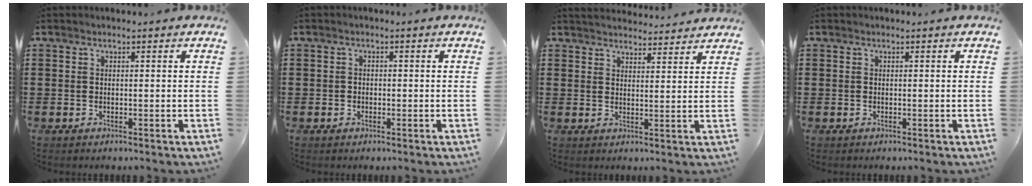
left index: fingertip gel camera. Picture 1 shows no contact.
{"total": 1.4, "force": [-0.6, 1.2, 0.2], "torque": [-0.009, 0.002, -0.014]}
{"total": 3.0, "force": [3.0, 0.1, 0.1], "torque": [-0.011, -0.013, 0.056]}
{"total": 0.0}